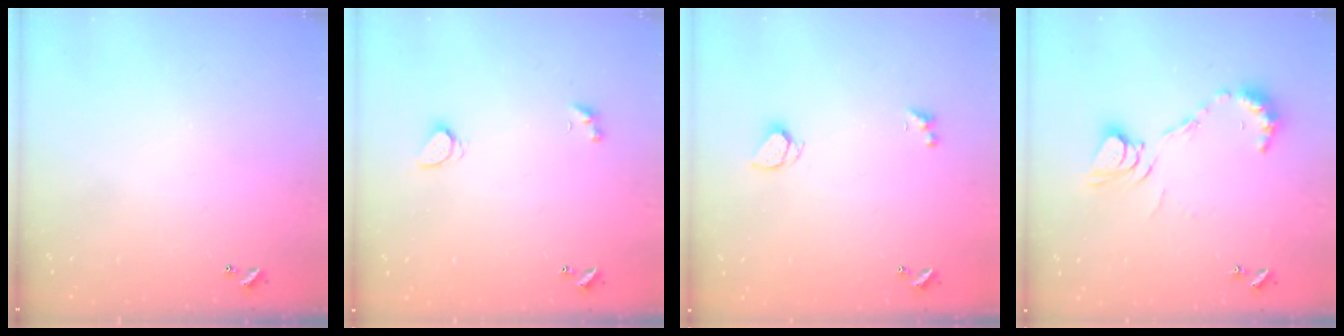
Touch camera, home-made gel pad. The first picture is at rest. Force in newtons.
{"total": 2.1, "press": 2.0, "slide": 0.4}
{"total": 2.4, "press": 2.3, "slide": 0.6}
{"total": 9.3, "press": 9.3, "slide": 0.3}